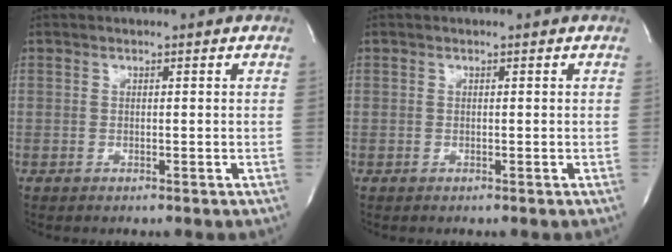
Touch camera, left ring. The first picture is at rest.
{"total": 0.0}